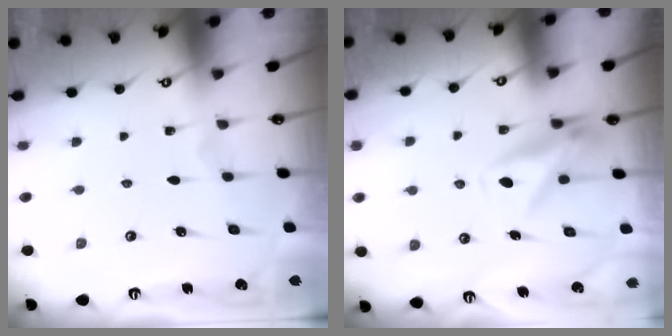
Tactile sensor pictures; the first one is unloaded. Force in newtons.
{"total": 8.8, "press": 8.6, "slide": 1.7}